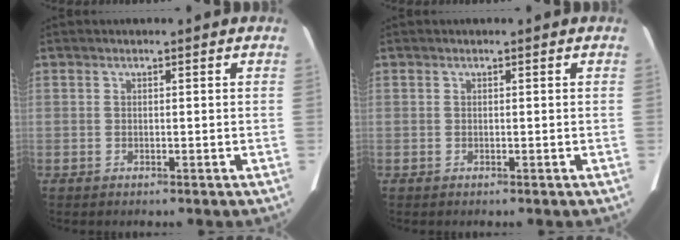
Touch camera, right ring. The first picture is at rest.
{"total": 0.0}